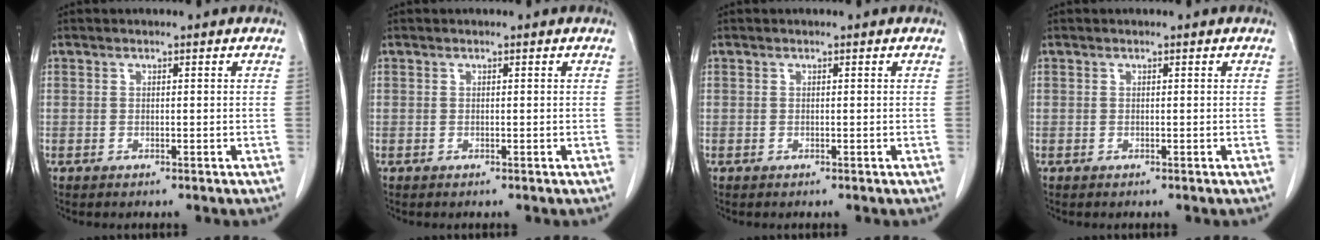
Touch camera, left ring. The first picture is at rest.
{"total": 0.0}
{"total": 0.0}
{"total": 0.0}